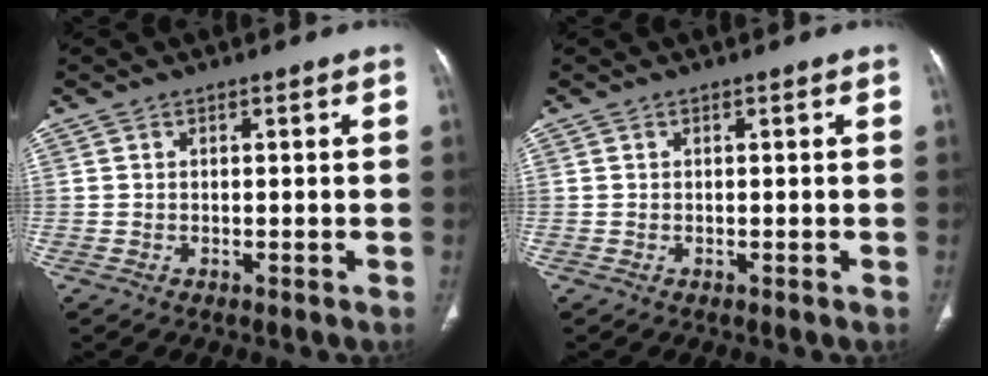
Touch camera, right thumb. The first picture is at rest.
{"total": 0.0}